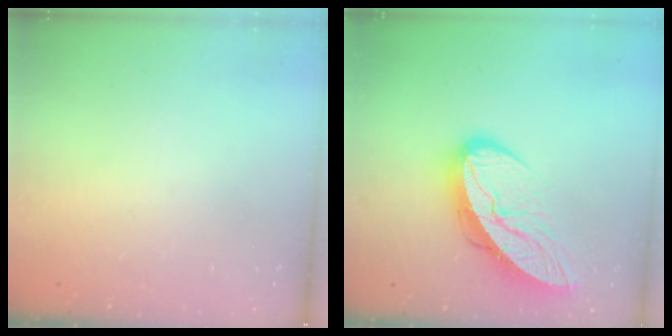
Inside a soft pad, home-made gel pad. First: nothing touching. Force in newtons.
{"total": 12.9, "press": 12.9, "slide": 1.2}